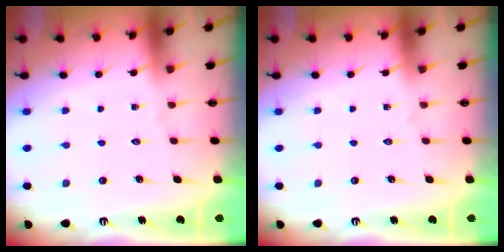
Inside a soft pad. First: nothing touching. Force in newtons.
{"total": 0.0}